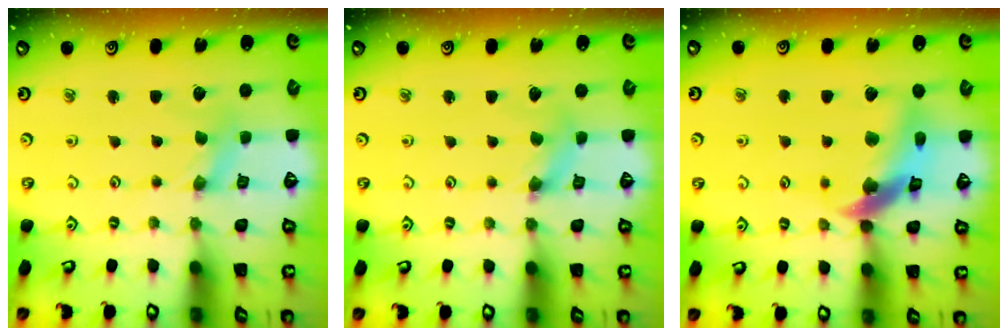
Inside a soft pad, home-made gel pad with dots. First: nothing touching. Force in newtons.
{"total": 2.1, "press": 2.1, "slide": 0.2}
{"total": 12.8, "press": 12.7, "slide": 1.8}